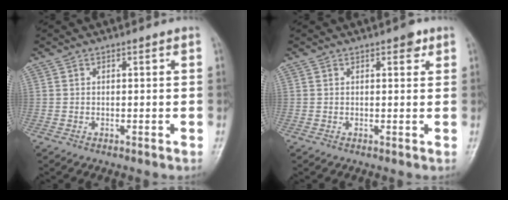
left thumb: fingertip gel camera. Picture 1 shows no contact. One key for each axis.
{"total": 2.1, "fx": 1.2, "fy": 1.2, "fz": 1.4, "tx": -0.007, "ty": -0.002, "tz": 0.012}